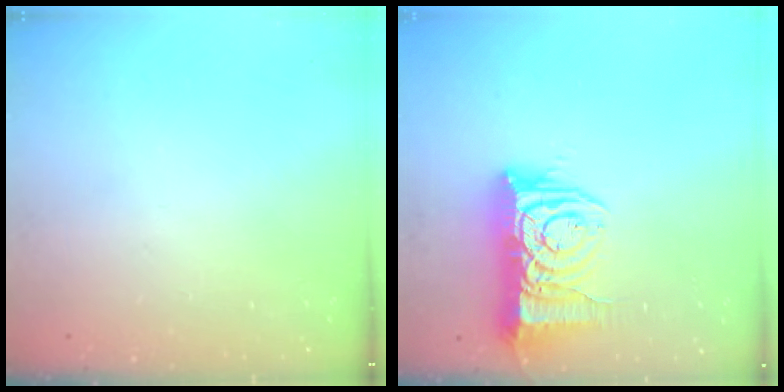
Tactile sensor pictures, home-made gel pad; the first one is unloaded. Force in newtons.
{"total": 11.9, "press": 11.9, "slide": 1.2}